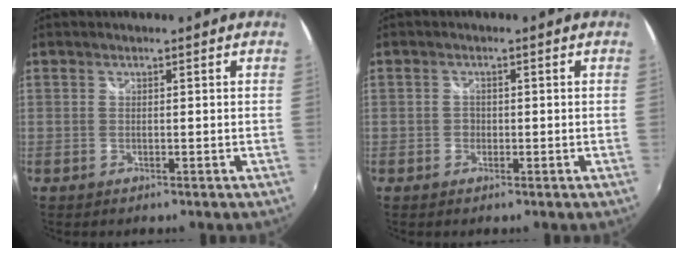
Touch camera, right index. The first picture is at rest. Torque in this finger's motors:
{"motor_torque": [-0.11, -0.07, 0.05, -0.01]}